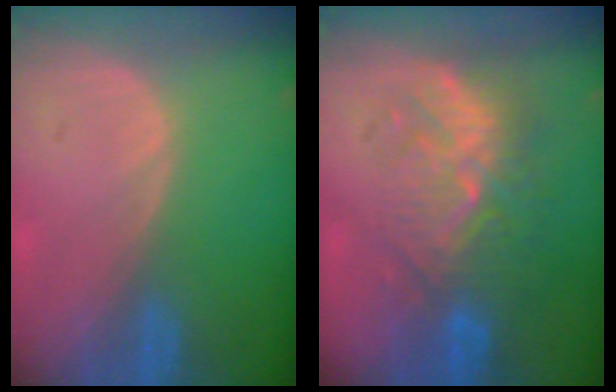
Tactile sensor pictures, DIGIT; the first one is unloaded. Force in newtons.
{"total": 9.4, "press": 9.0, "slide": 2.7}